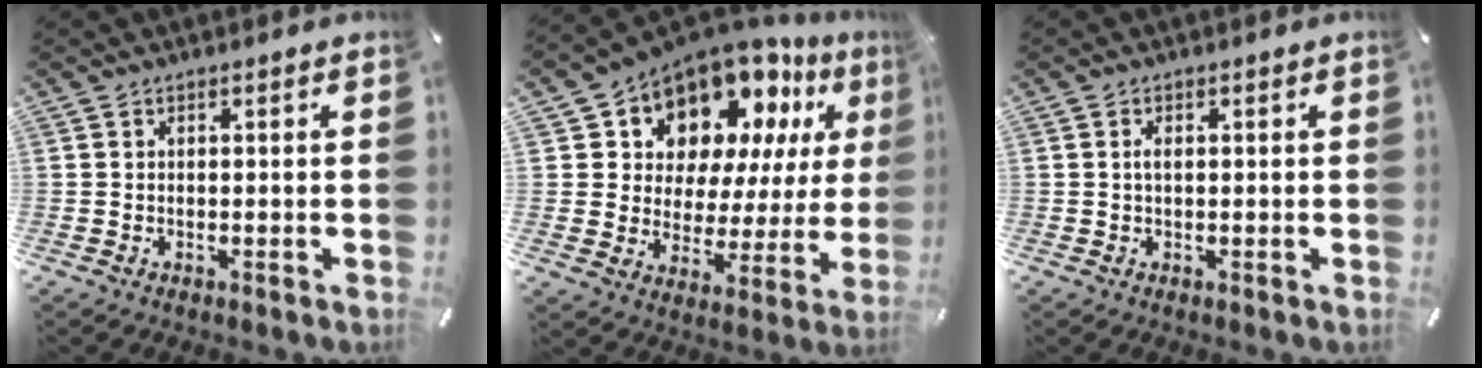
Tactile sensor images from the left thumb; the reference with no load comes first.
{"total": 13.3, "force": [10.6, 7.3, 3.1], "torque": [-0.063, -0.101, 0.190]}
{"total": 1.4, "force": [0.1, 0.5, 1.3], "torque": [-0.025, 0.002, -0.001]}